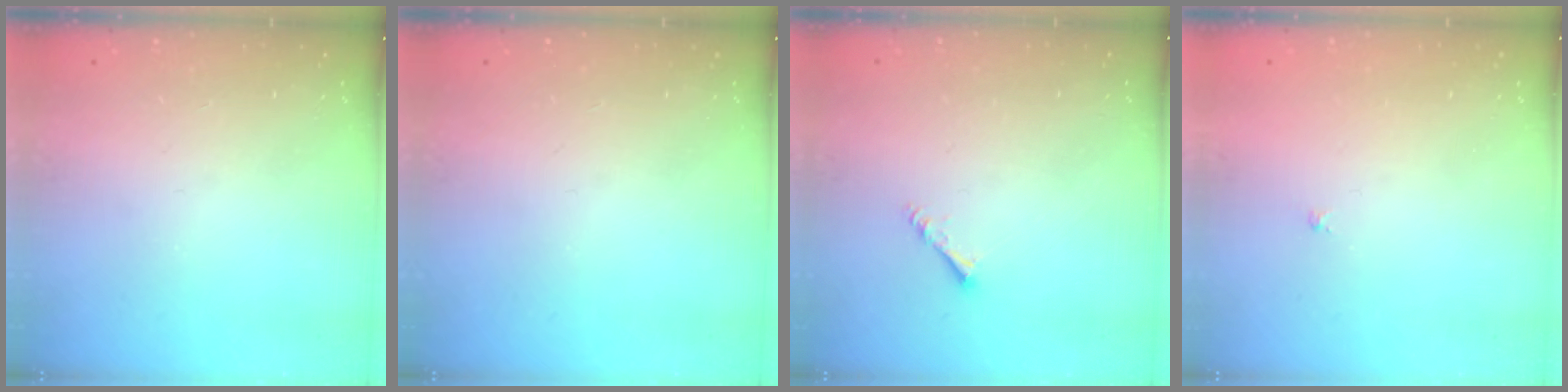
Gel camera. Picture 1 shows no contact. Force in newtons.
{"total": 0.0}
{"total": 1.8, "press": 1.8, "slide": 0.1}
{"total": 1.0, "press": 0.9, "slide": 0.3}